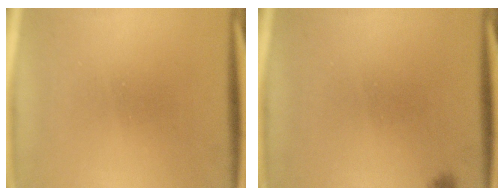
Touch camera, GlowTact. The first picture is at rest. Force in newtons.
{"total": 1.0}